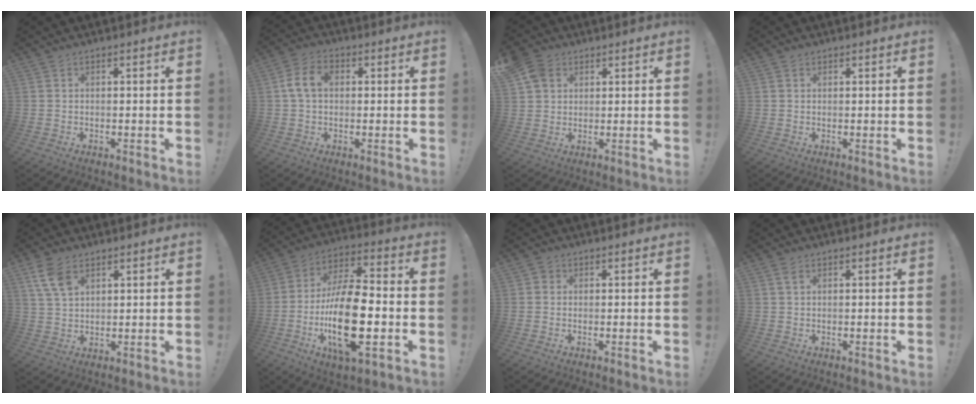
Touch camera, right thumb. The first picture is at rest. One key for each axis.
{"total": 7.7, "fx": 1.0, "fy": 5.2, "fz": 5.6, "tx": -0.114, "ty": 0.013, "tz": 0.018}
{"total": 6.7, "fx": 3.3, "fy": 5.2, "fz": 2.6, "tx": -0.047, "ty": -0.007, "tz": 0.070}
{"total": 0.8, "fx": 0.6, "fy": 0.4, "fz": 0.2, "tx": -0.004, "ty": 0.001, "tz": 0.012}
{"total": 7.6, "fx": 4.0, "fy": 4.4, "fz": 4.7, "tx": -0.086, "ty": -0.010, "tz": 0.081}
{"total": 22.1, "fx": -5.3, "fy": 8.7, "fz": 19.7, "tx": -0.373, "ty": 0.011, "tz": -0.085}
{"total": 1.3, "fx": 0.4, "fy": 1.2, "fz": 0.3, "tx": -0.002, "ty": 0.001, "tz": 0.006}
{"total": 1.7, "fx": 0.9, "fy": 0.7, "fz": 1.2, "tx": -0.023, "ty": 0.000, "tz": 0.016}